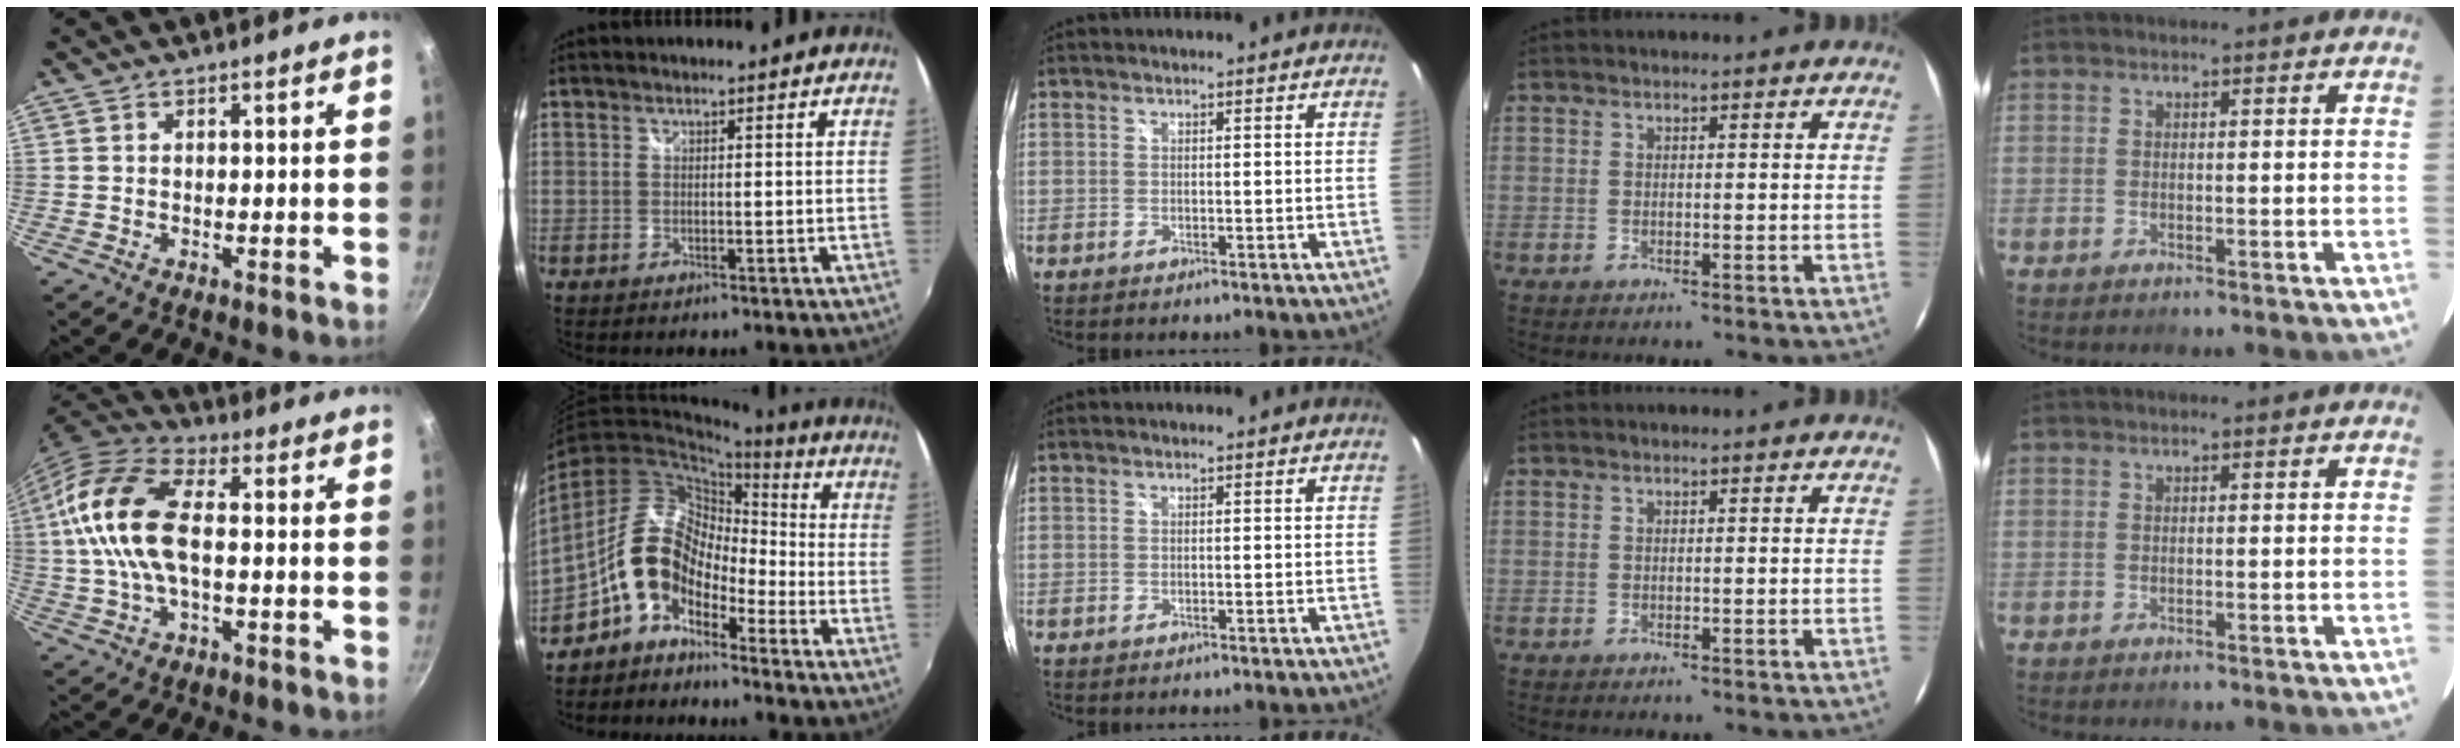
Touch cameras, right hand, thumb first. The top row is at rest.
{"thumb": {"total": 16.0, "force": [0.6, 8.3, 13.7], "torque": [-0.265, 0.031, -0.006]}, "index": {"total": 10.7, "force": [-6.6, 6.2, 5.7], "torque": [-0.103, 0.033, -0.135]}}